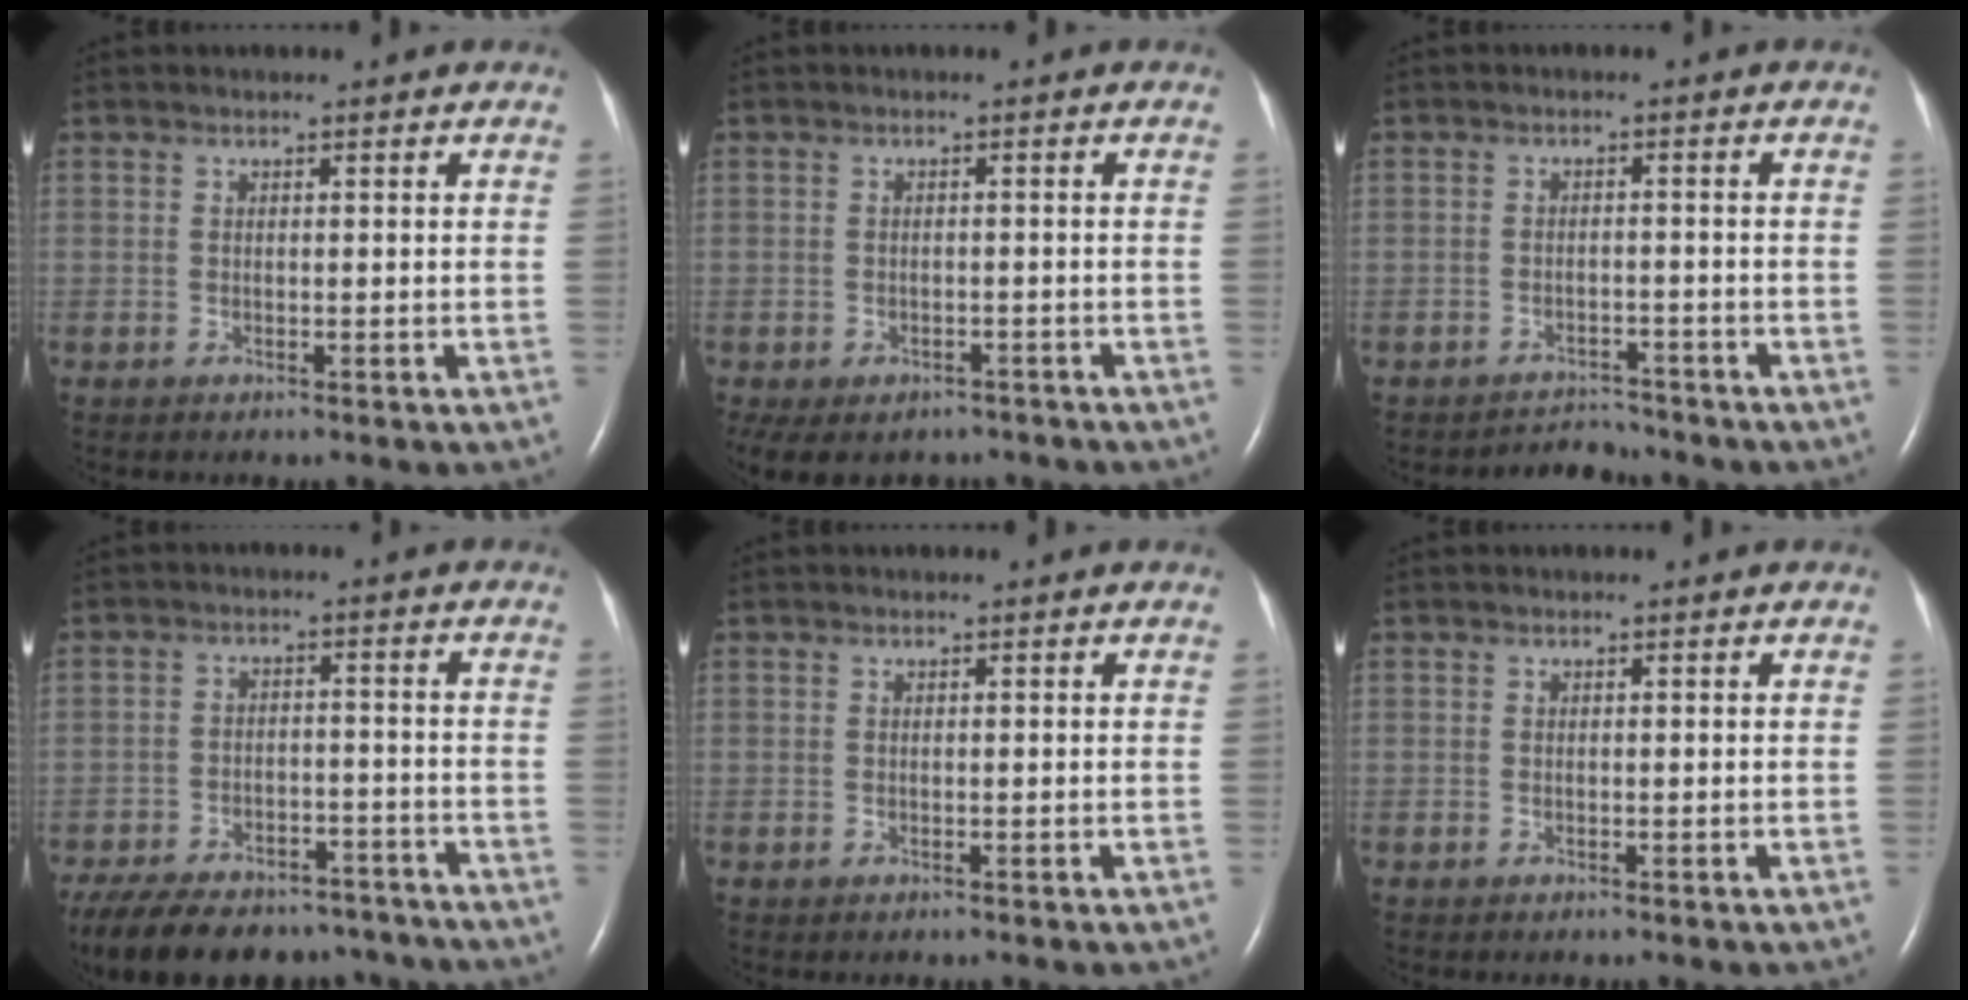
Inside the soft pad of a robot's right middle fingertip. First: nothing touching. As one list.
[{"total": 9.7, "force": [-7.1, 5.8, 3.3], "torque": [-0.075, -0.004, -0.085]}, {"total": 3.1, "force": [-2.9, 0.3, -1.2], "torque": [0.019, -0.003, -0.041]}, {"total": 20.3, "force": [-16.4, 8.6, 8.2], "torque": [-0.192, -0.017, -0.228]}, {"total": 0.0}, {"total": 0.0}]